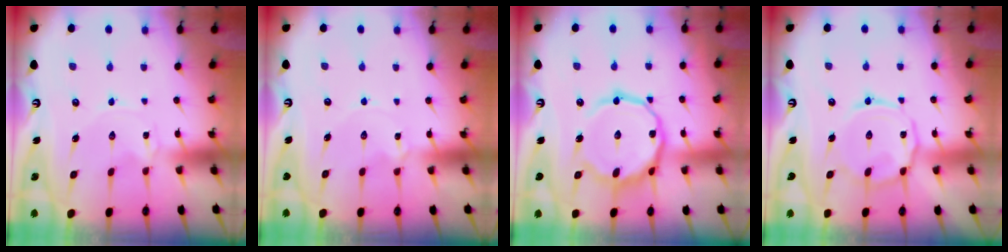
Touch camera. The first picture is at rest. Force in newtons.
{"total": 2.4, "press": 2.4, "slide": 0.3}
{"total": 16.3, "press": 16.2, "slide": 1.0}
{"total": 9.3, "press": 9.2, "slide": 0.8}